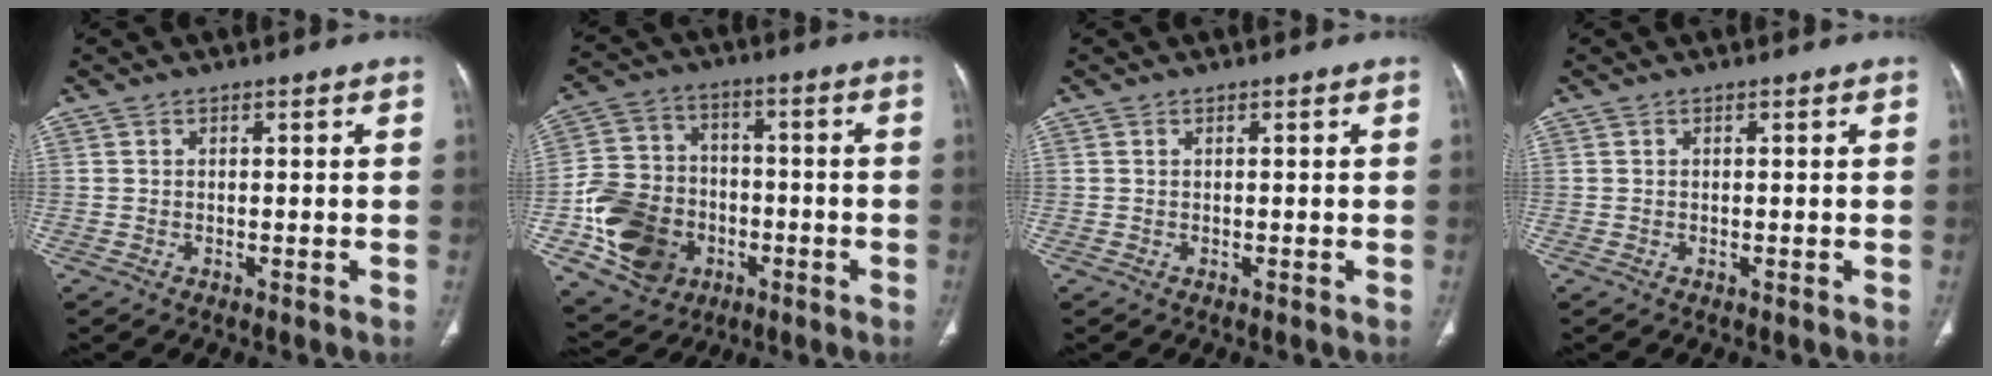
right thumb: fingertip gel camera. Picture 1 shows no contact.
{"total": 16.8, "force": [-5.0, 13.8, 8.2], "torque": [-0.132, 0.022, -0.078]}
{"total": 0.0}
{"total": 0.0}